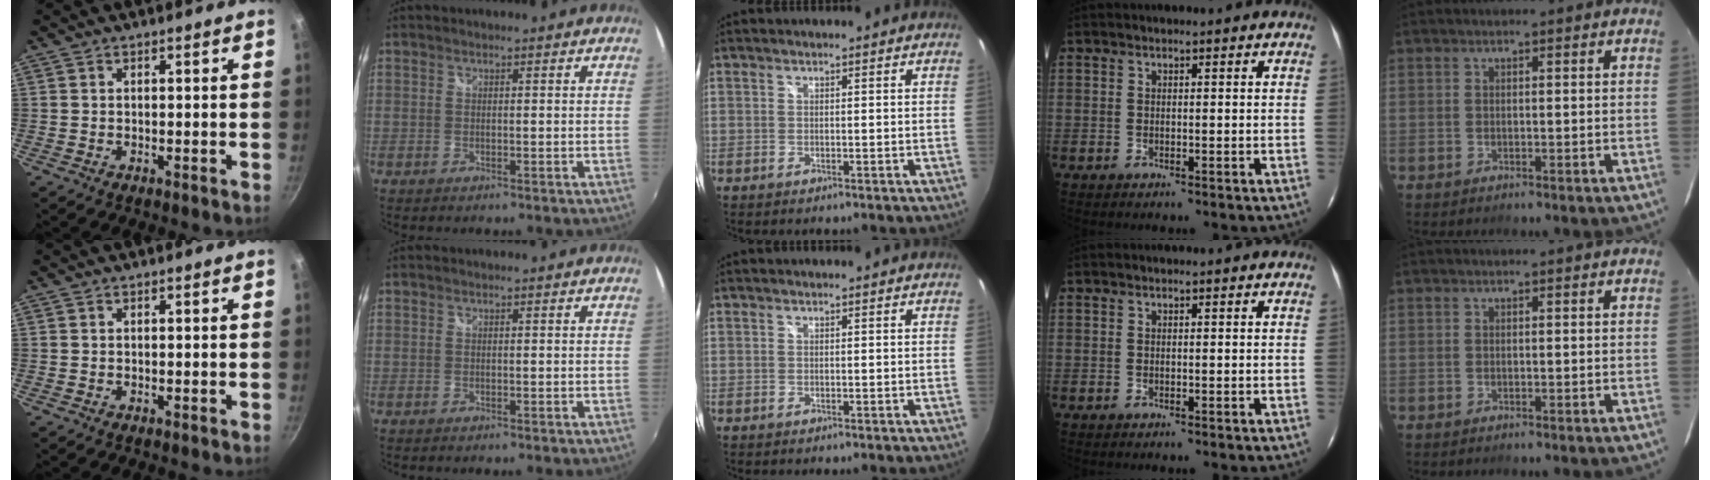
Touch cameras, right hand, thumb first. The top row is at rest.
{}